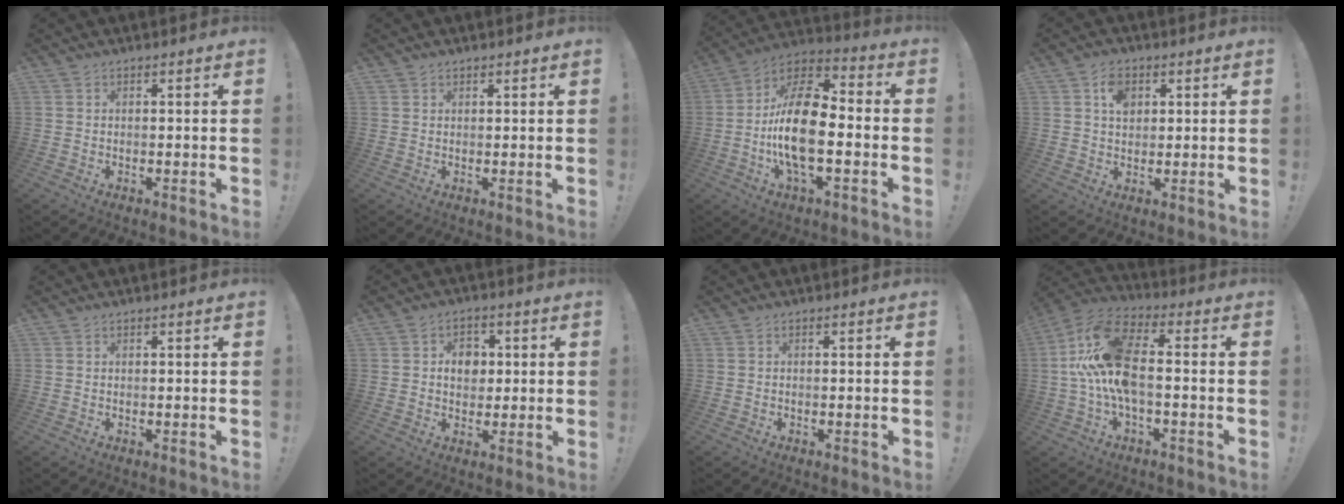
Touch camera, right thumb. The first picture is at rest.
{"total": 1.0, "force": [0.8, 0.5, 0.0], "torque": [0.002, -0.003, 0.017]}
{"total": 18.2, "force": [-3.3, 8.7, 15.7], "torque": [-0.296, 0.018, -0.057]}
{"total": 6.1, "force": [2.2, 4.7, 3.2], "torque": [-0.040, 0.001, 0.038]}
{"total": 0.0}
{"total": 6.9, "force": [1.0, 5.8, 3.7], "torque": [-0.043, -0.001, 0.015]}
{"total": 0.0}
{"total": 17.2, "force": [-0.4, 8.3, 15.1], "torque": [-0.294, 0.017, -0.003]}